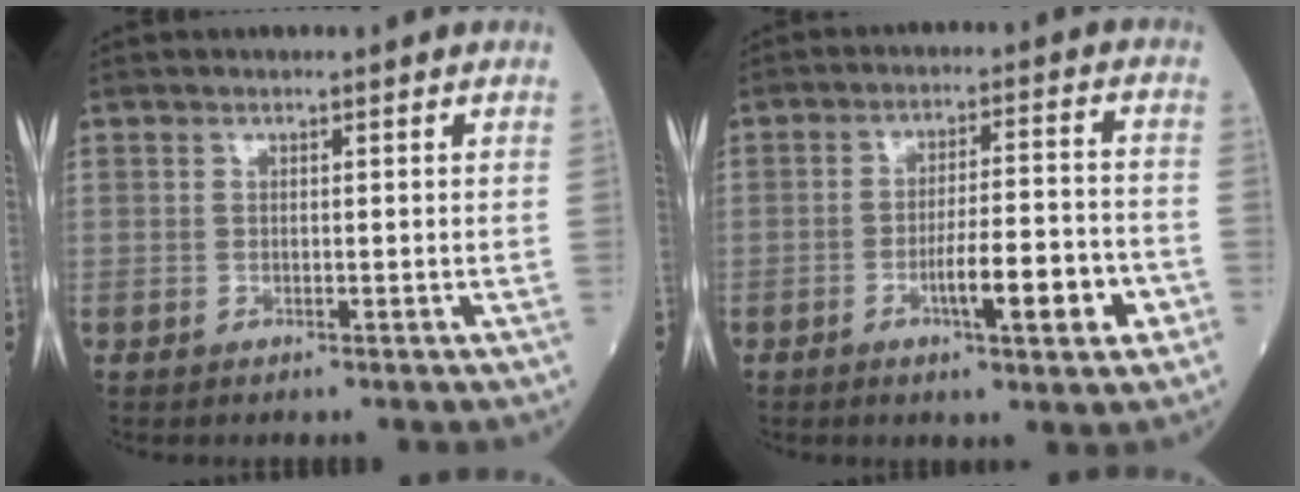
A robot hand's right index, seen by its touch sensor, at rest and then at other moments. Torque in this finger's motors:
{"motor_torque": [1.40, -0.44, 0.70, 0.17]}